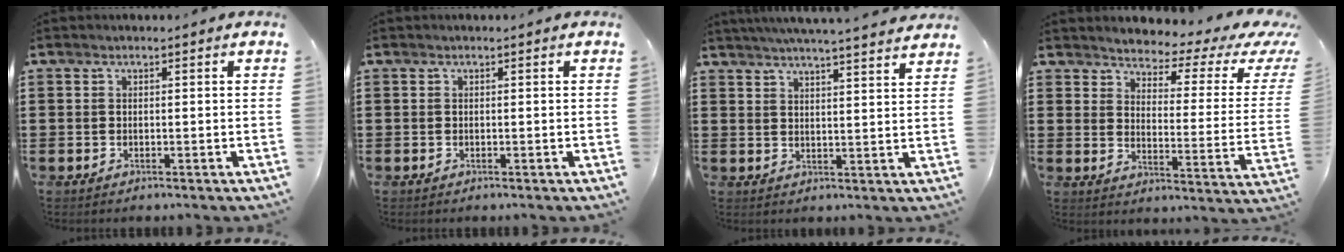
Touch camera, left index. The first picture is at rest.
{"total": 0.0}
{"total": 4.4, "force": [4.2, -0.7, 1.2], "torque": [-0.038, -0.022, 0.073]}
{"total": 2.9, "force": [2.5, 0.7, 1.3], "torque": [-0.037, -0.027, 0.032]}